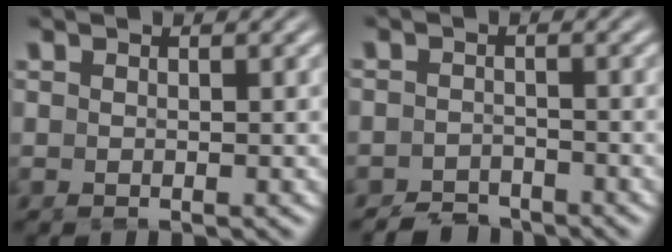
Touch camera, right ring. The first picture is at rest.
{"total": 4.2, "force": [-4.1, 1.0, -0.1], "torque": [0.016, -0.019, -0.073]}